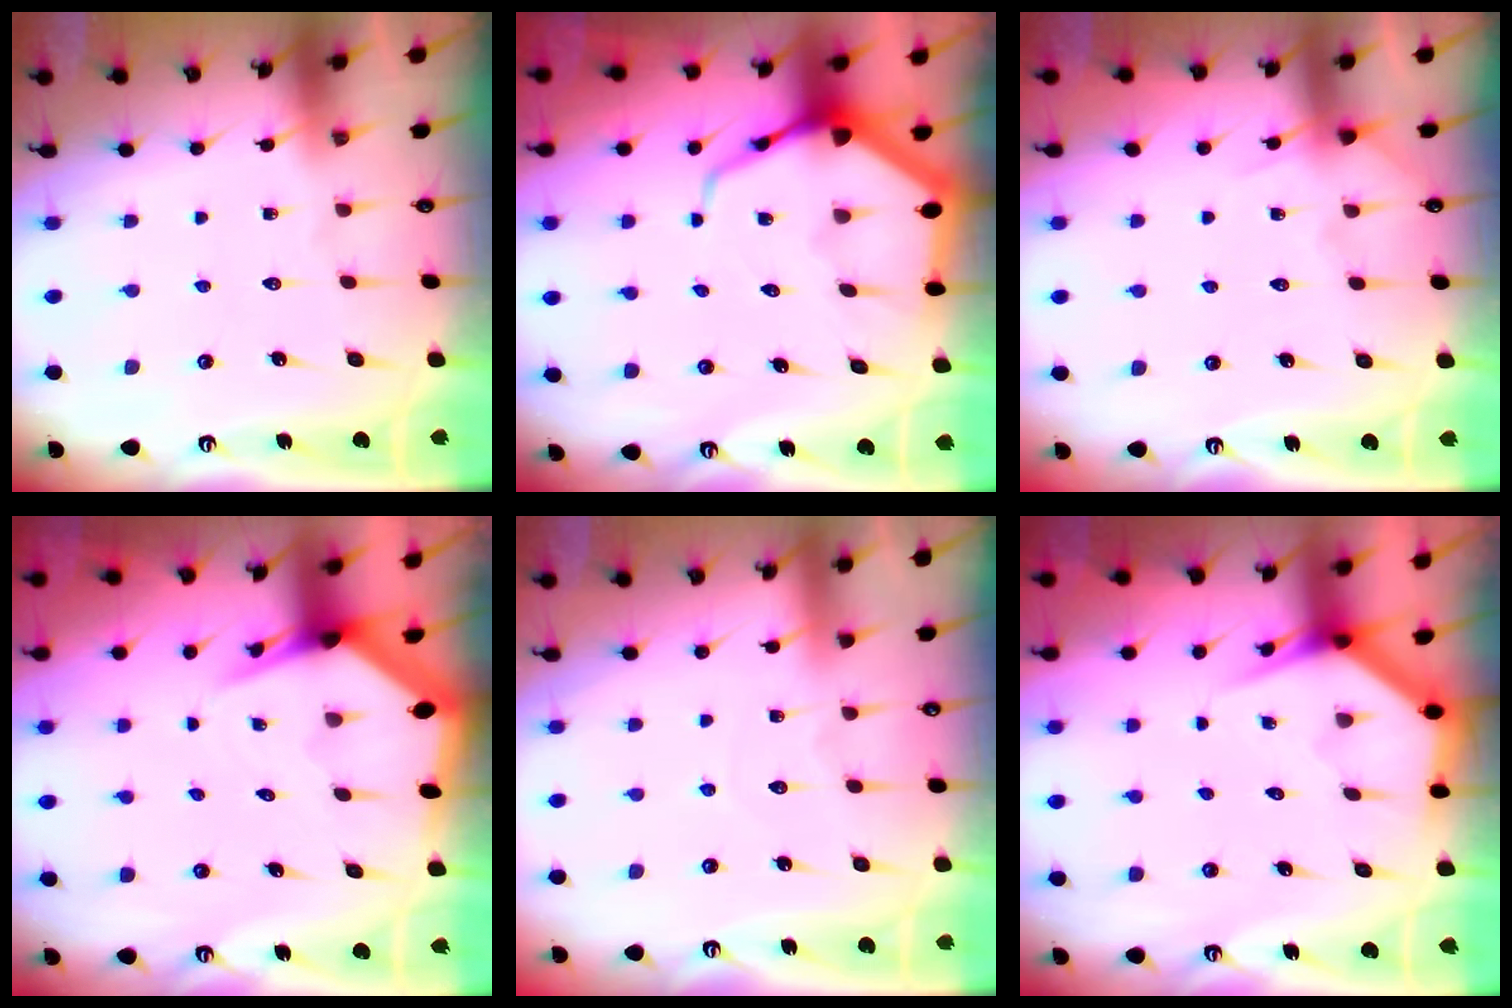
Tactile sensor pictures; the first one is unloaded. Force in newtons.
{"total": 8.2, "press": 8.1, "slide": 0.9}
{"total": 5.5, "press": 5.5, "slide": 0.7}
{"total": 4.6, "press": 4.5, "slide": 0.6}
{"total": 2.7, "press": 2.7, "slide": 0.4}
{"total": 3.7, "press": 3.7, "slide": 0.3}